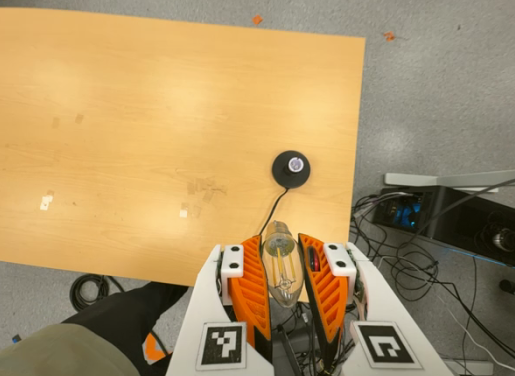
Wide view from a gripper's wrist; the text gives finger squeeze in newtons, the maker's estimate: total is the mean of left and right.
{"total": 19.9, "left": 21.6, "right": 18.1}